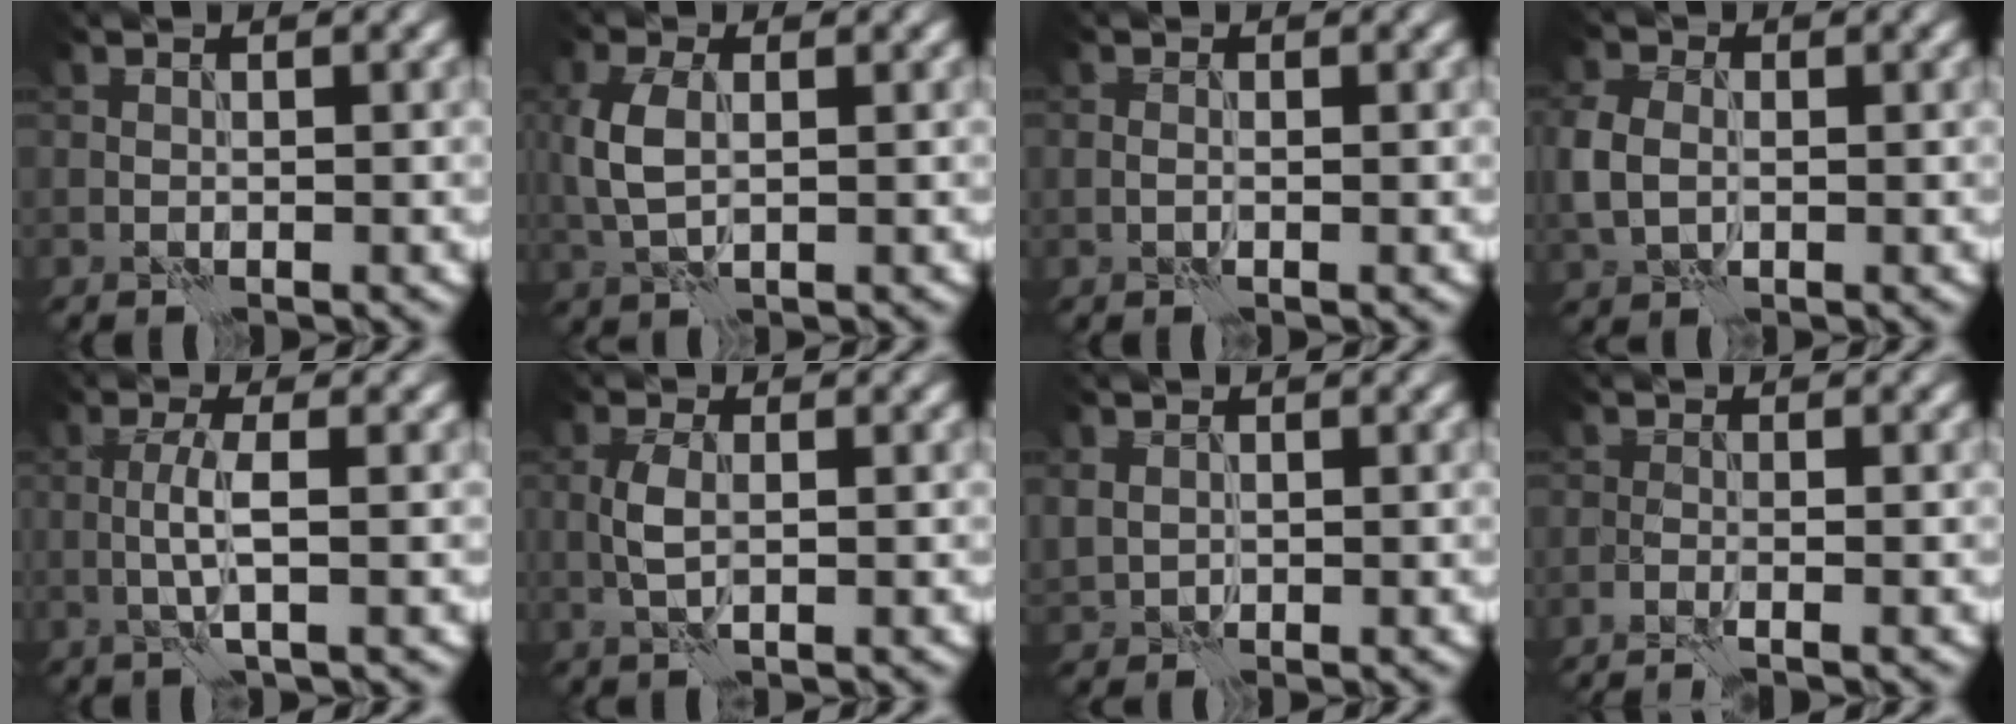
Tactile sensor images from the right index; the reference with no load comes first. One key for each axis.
{"total": 4.0, "fx": 0.3, "fy": 2.3, "fz": 3.2, "tx": -0.086, "ty": 0.004, "tz": 0.007}
{"total": 0.8, "fx": -0.1, "fy": 0.5, "fz": 0.7, "tx": -0.014, "ty": -0.001, "tz": -0.003}
{"total": 4.1, "fx": -0.1, "fy": 3.1, "fz": 2.6, "tx": -0.081, "ty": 0.001, "tz": 0.002}
{"total": 2.8, "fx": -0.3, "fy": 0.4, "fz": 2.8, "tx": -0.057, "ty": 0.005, "tz": -0.008}
{"total": 2.3, "fx": -0.1, "fy": 1.0, "fz": 2.1, "tx": -0.049, "ty": 0.002, "tz": -0.003}
{"total": 1.6, "fx": 0.5, "fy": 1.3, "fz": 0.7, "tx": -0.018, "ty": -0.002, "tz": 0.012}
{"total": 2.0, "fx": -1.4, "fy": 0.4, "fz": 1.4, "tx": -0.018, "ty": 0.004, "tz": -0.028}